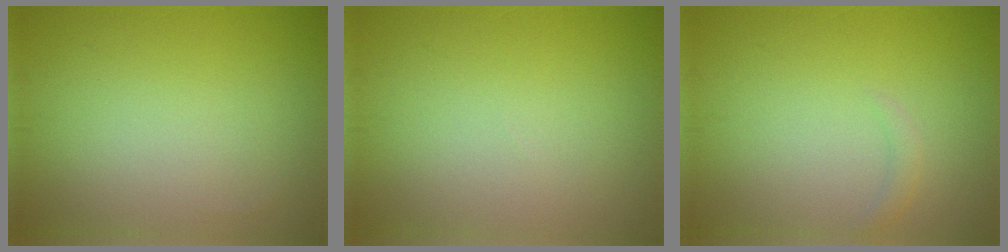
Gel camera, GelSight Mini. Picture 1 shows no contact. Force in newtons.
{"total": 0.0}
{"total": 0.9, "press": 0.9, "slide": 0.2}